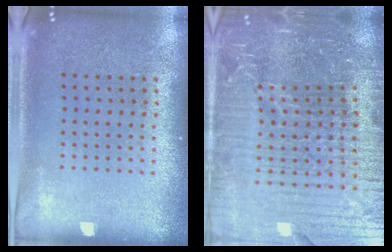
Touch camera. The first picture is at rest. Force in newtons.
{"total": 6.9, "press": 6.0, "slide": 3.4}